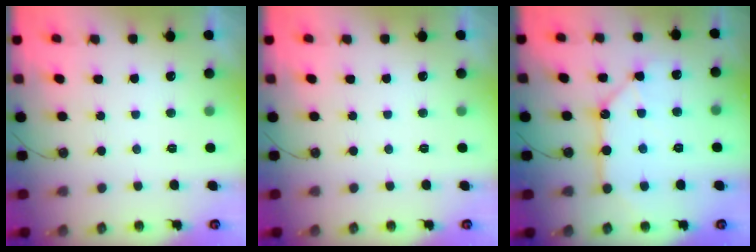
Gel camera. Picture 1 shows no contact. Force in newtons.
{"total": 0.0}
{"total": 12.5, "press": 12.5, "slide": 0.9}